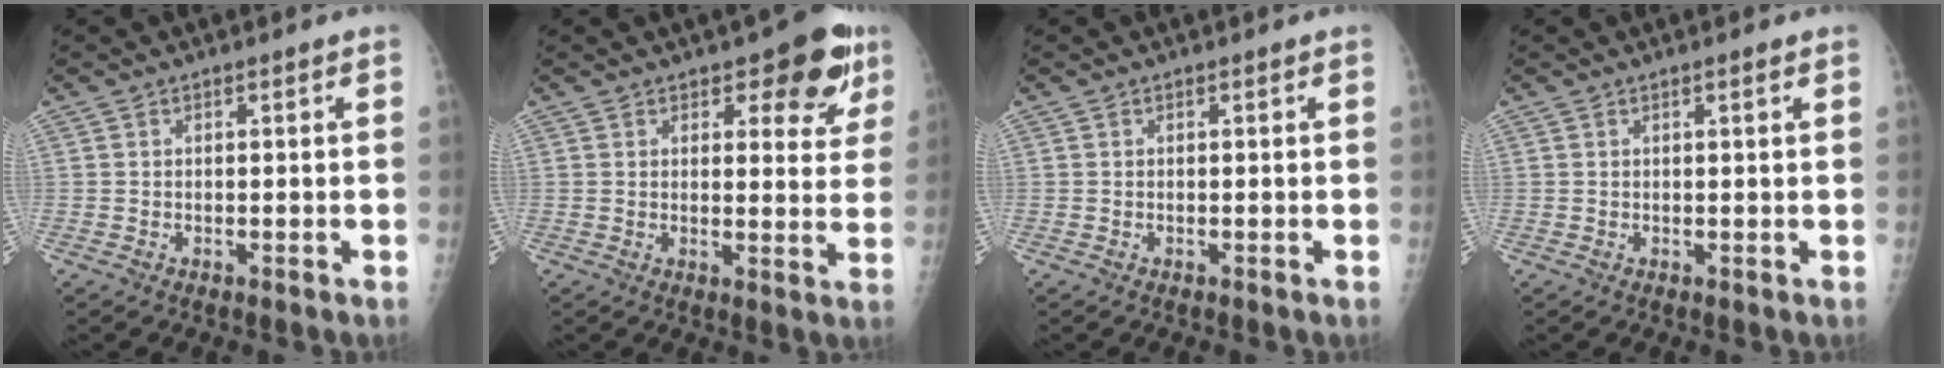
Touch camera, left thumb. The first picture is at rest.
{"total": 9.4, "force": [5.4, 4.4, 6.4], "torque": [-0.036, -0.022, 0.065]}
{"total": 0.0}
{"total": 0.8, "force": [0.5, 0.0, 0.7], "torque": [-0.010, 0.000, 0.007]}